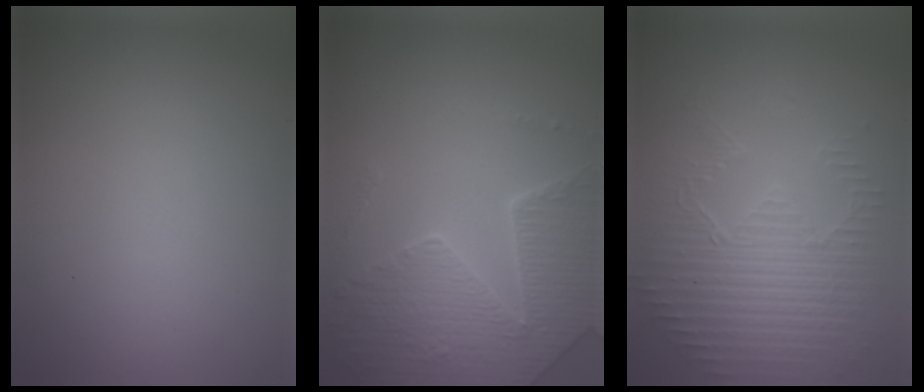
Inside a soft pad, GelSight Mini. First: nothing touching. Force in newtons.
{"total": 4.8, "press": 4.6, "slide": 1.5}
{"total": 3.9, "press": 3.6, "slide": 1.5}